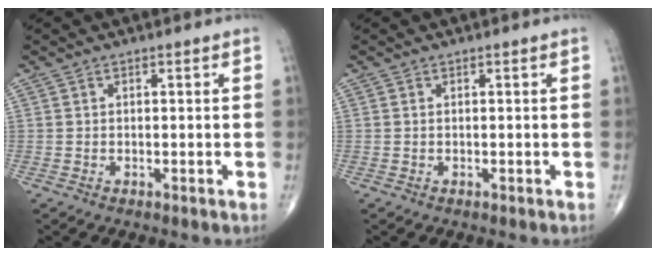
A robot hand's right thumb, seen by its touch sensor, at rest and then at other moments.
{"total": 0.0}